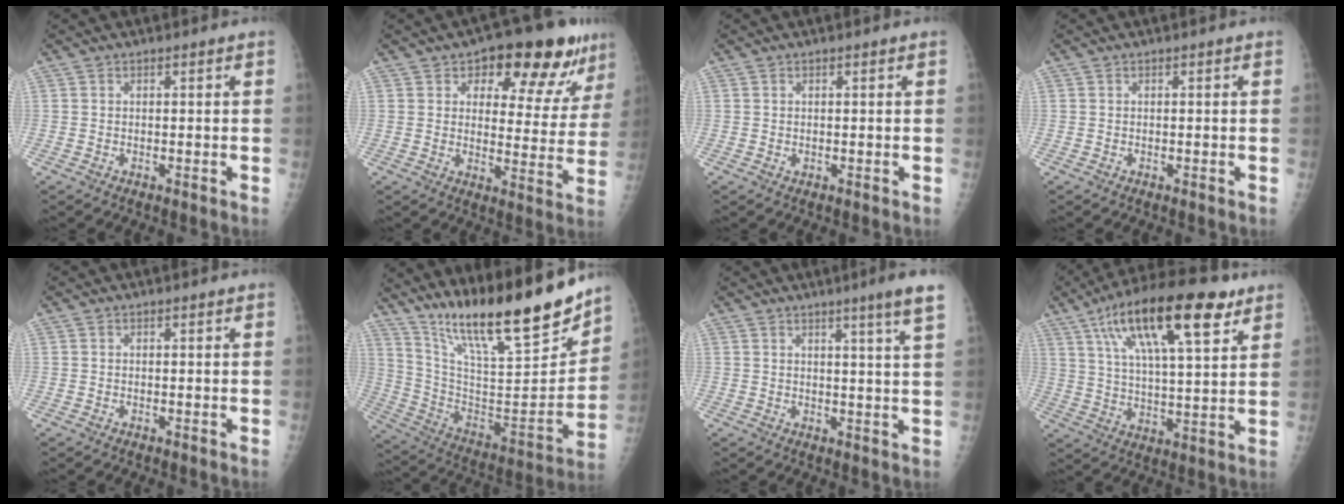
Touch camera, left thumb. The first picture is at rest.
{"total": 16.4, "force": [9.7, 7.8, 10.6], "torque": [-0.078, -0.030, 0.130]}
{"total": 0.5, "force": [0.2, 0.4, 0.3], "torque": [-0.002, -0.001, 0.003]}
{"total": 0.0}
{"total": 0.0}
{"total": 26.1, "force": [20.1, 4.8, 15.9], "torque": [-0.238, -0.095, 0.340]}
{"total": 6.6, "force": [4.2, -1.1, 4.9], "torque": [-0.067, -0.024, 0.051]}
{"total": 21.6, "force": [11.2, 6.9, 17.2], "torque": [-0.278, -0.013, 0.185]}